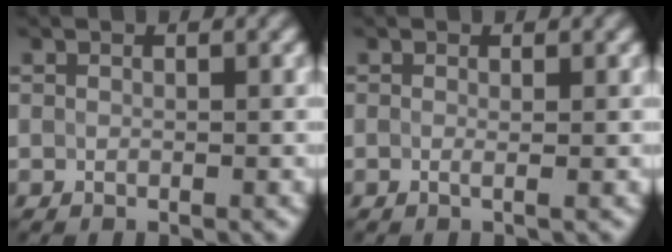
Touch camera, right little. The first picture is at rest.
{"total": 0.6, "force": [-0.1, 0.0, 0.6], "torque": [-0.012, -0.006, -0.003]}